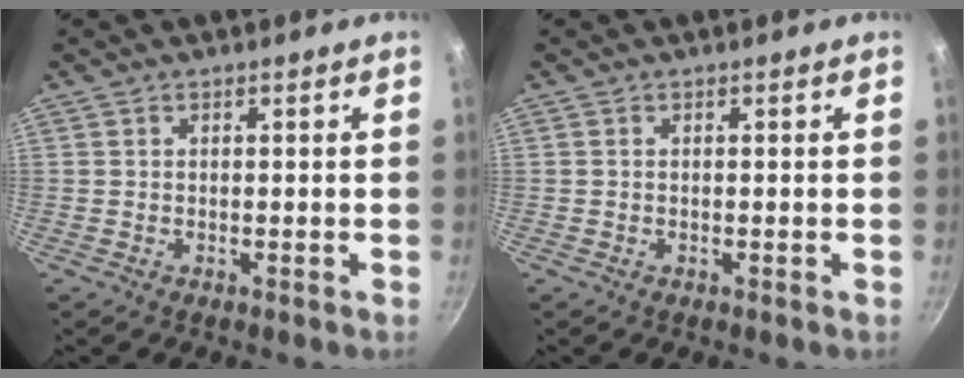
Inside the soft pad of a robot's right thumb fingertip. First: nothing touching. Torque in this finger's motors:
{"motor_torque": [0.16, 0.03, 0.02, -0.08, 0.00]}